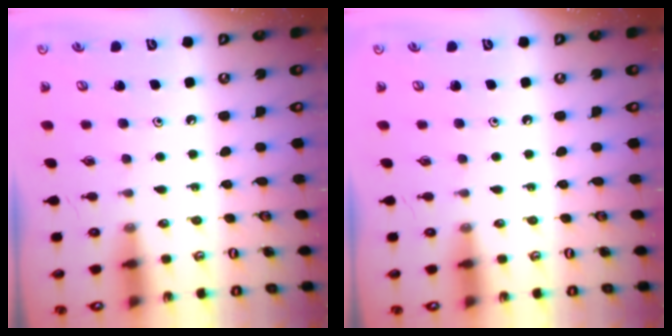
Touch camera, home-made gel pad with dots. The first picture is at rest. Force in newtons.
{"total": 0.0}